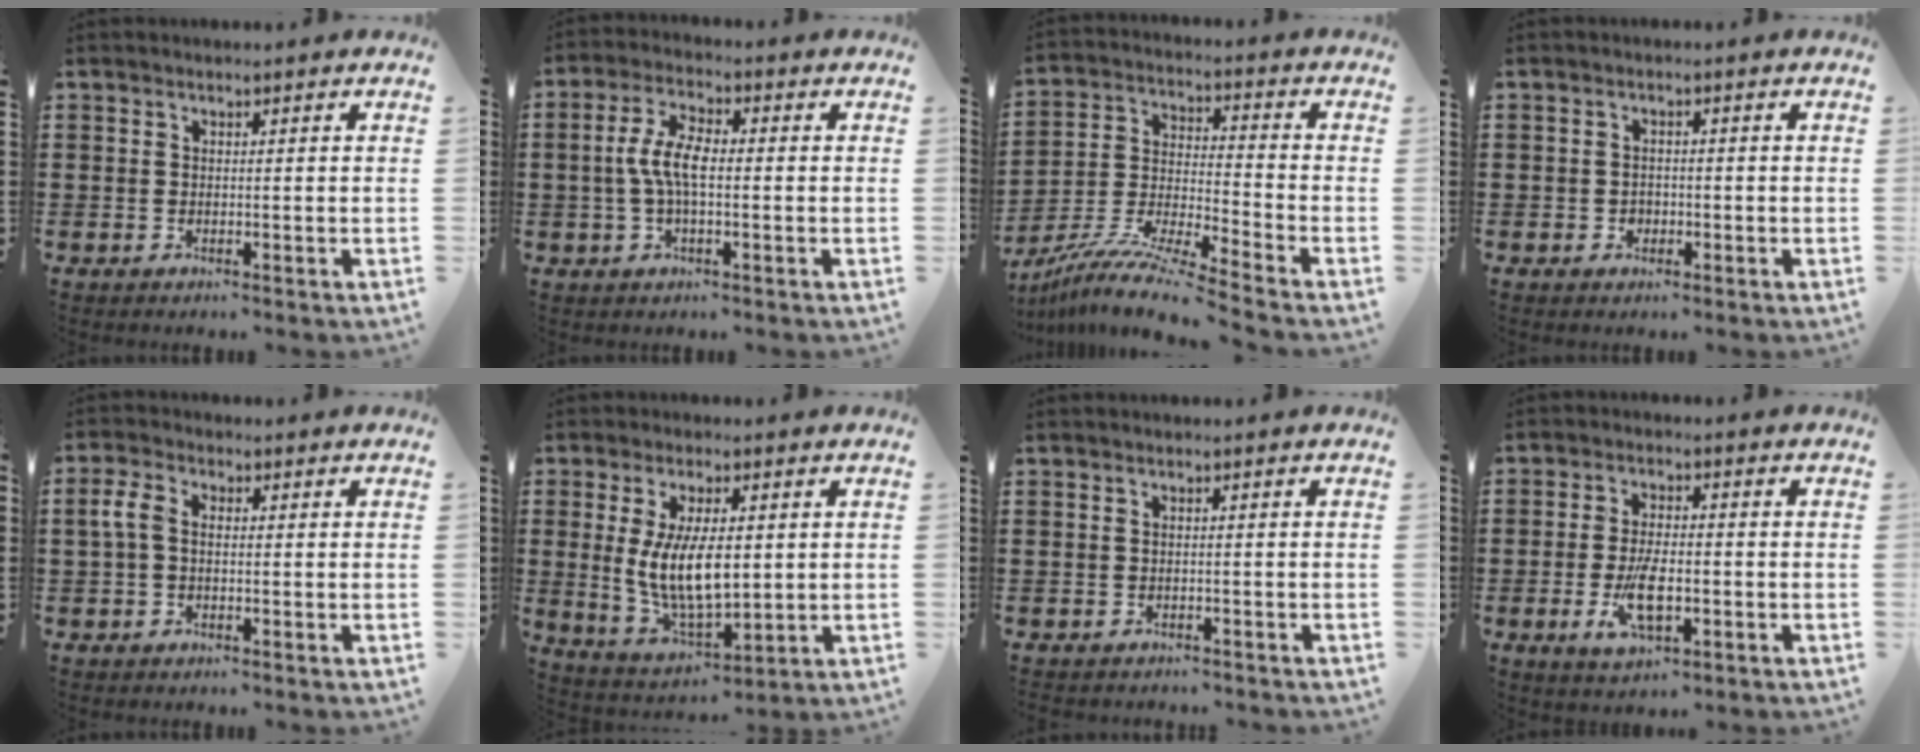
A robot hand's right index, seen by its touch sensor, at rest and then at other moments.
{"total": 6.1, "force": [-0.4, 2.2, 5.7], "torque": [-0.129, -0.002, -0.016]}
{"total": 8.7, "force": [-8.0, -0.8, 3.4], "torque": [-0.069, -0.008, -0.163]}
{"total": 1.4, "force": [-0.6, 1.2, 0.5], "torque": [-0.013, 0.003, -0.013]}
{"total": 3.5, "force": [-0.3, 2.1, 2.8], "torque": [-0.078, -0.001, -0.013]}
{"total": 10.1, "force": [1.0, 4.3, 9.1], "torque": [-0.189, -0.006, 0.014]}
{"total": 0.7, "force": [-0.6, 0.3, -0.1], "torque": [-0.002, 0.000, -0.014]}
{"total": 7.6, "force": [-2.1, 3.2, 6.6], "torque": [-0.143, -0.007, -0.040]}